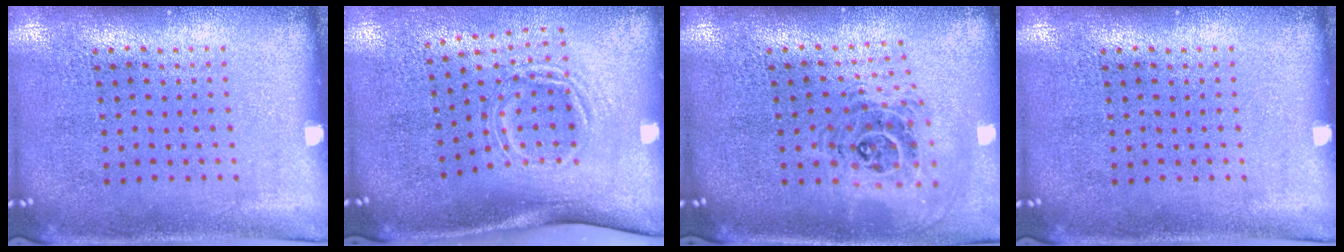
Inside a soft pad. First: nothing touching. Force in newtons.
{"total": 1.8, "press": 1.1, "slide": 1.4}
{"total": 1.2, "press": 1.1, "slide": 0.5}
{"total": 0.0}